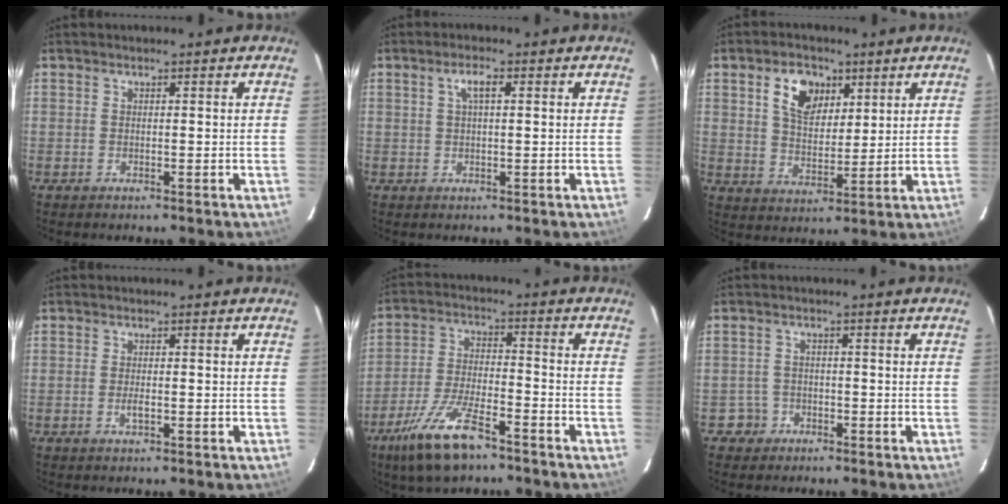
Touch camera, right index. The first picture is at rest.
{"total": 2.7, "force": [0.8, 0.8, 2.5], "torque": [-0.050, 0.009, 0.017]}
{"total": 8.5, "force": [3.9, 5.5, 5.3], "torque": [-0.095, 0.015, 0.072]}
{"total": 1.6, "force": [-0.5, 0.6, 1.4], "torque": [-0.029, -0.001, -0.008]}
{"total": 12.6, "force": [-8.4, 3.9, 8.5], "torque": [-0.183, -0.017, -0.157]}
{"total": 2.9, "force": [-1.4, 2.5, -0.3], "torque": [0.004, 0.017, -0.024]}